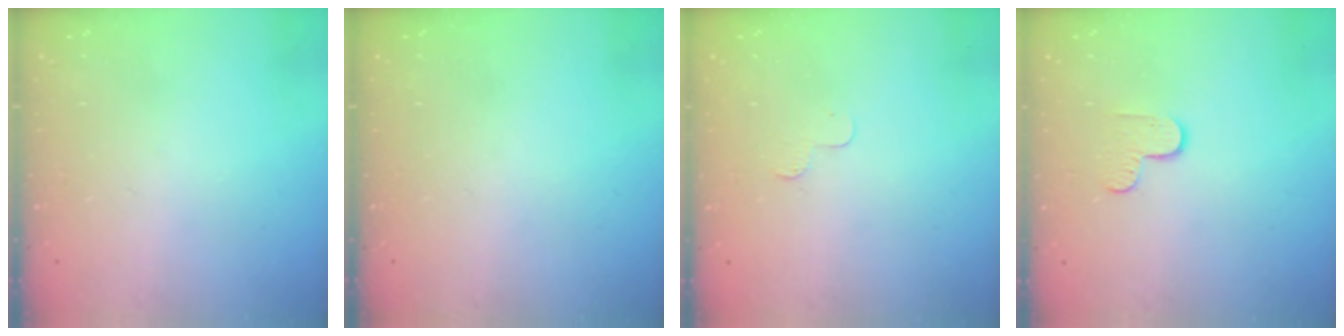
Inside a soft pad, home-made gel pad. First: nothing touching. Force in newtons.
{"total": 0.0}
{"total": 3.6, "press": 3.6, "slide": 0.4}
{"total": 5.5, "press": 5.4, "slide": 0.6}